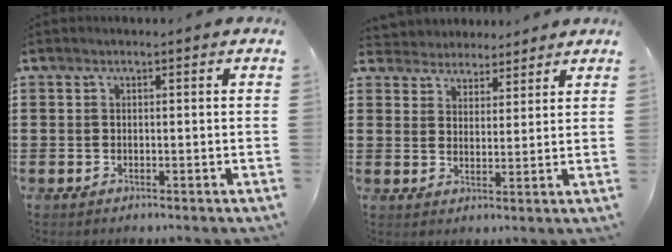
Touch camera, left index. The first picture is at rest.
{"total": 3.8, "force": [3.5, 1.4, -0.5], "torque": [-0.009, -0.008, 0.065]}